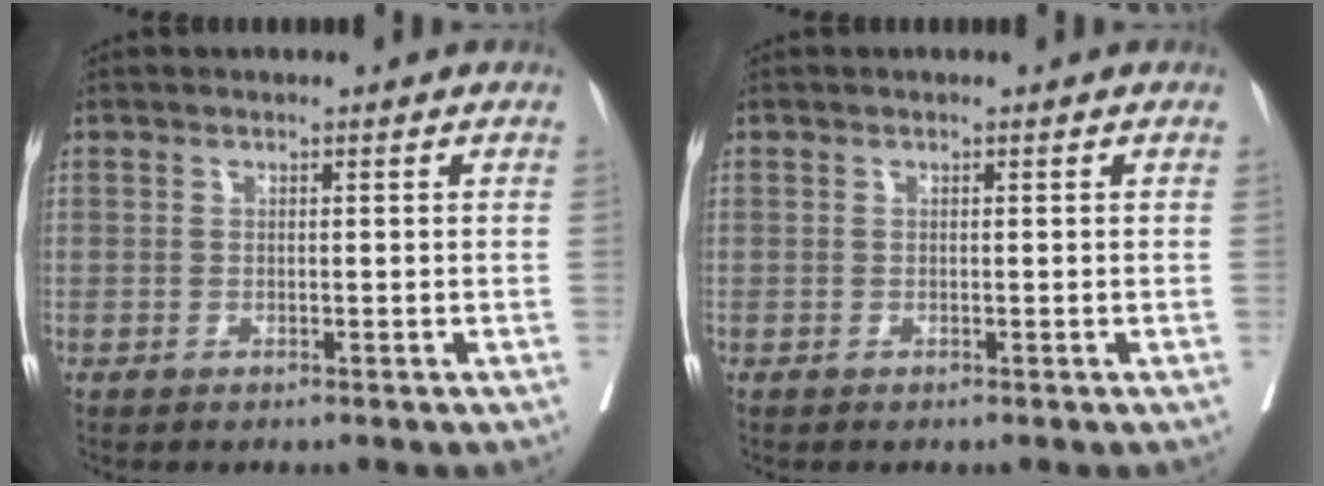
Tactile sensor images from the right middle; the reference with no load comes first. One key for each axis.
{"total": 0.0}